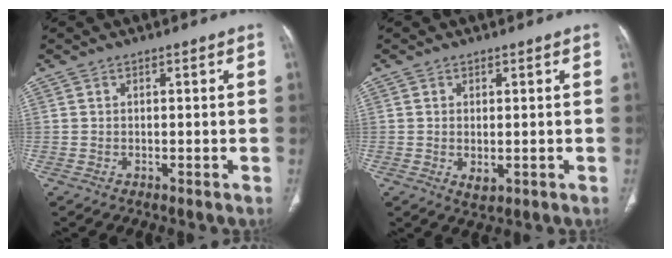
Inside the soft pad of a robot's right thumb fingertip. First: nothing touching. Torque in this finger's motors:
{"motor_torque": [-0.23, 0.13, -0.02, 0.61, 0.08]}